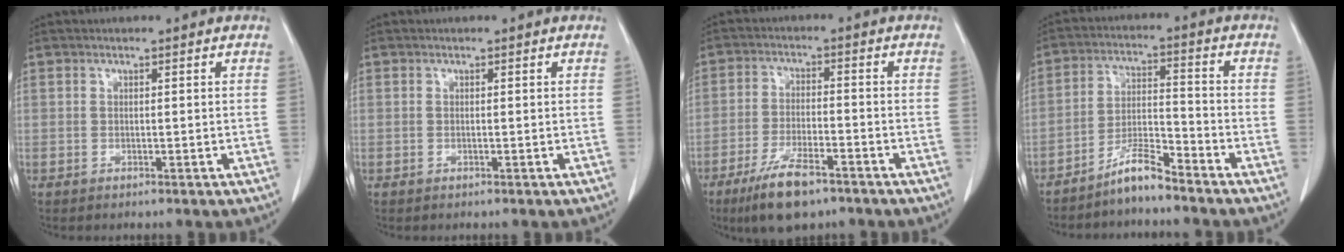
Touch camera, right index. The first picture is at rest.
{"total": 0.0}
{"total": 9.3, "force": [-6.3, 2.4, 6.4], "torque": [-0.124, -0.015, -0.107]}
{"total": 6.1, "force": [-5.3, 0.6, 3.1], "torque": [-0.059, -0.002, -0.103]}